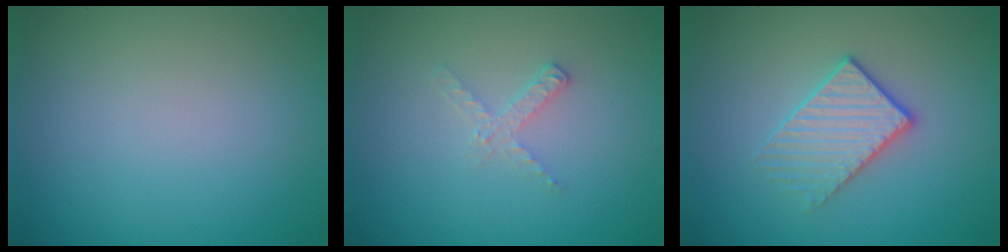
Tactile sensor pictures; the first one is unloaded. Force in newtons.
{"total": 1.4, "press": 1.4, "slide": 0.1}
{"total": 2.6, "press": 2.3, "slide": 1.2}